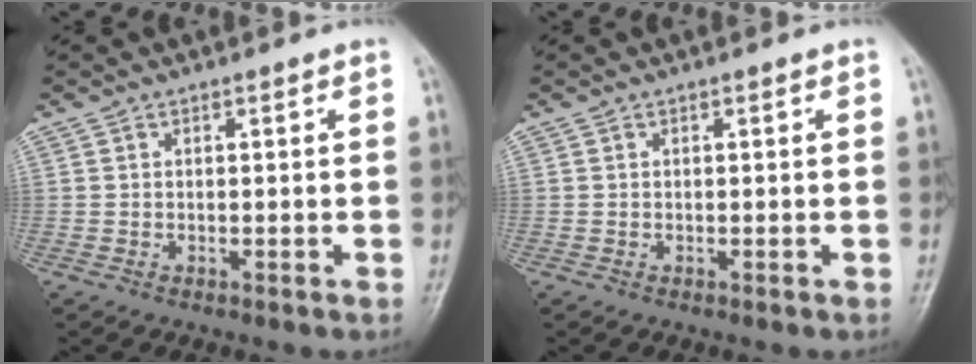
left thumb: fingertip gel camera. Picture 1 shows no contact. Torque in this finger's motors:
{"motor_torque": [-0.05, 0.00, -0.03, 0.00, 0.00]}